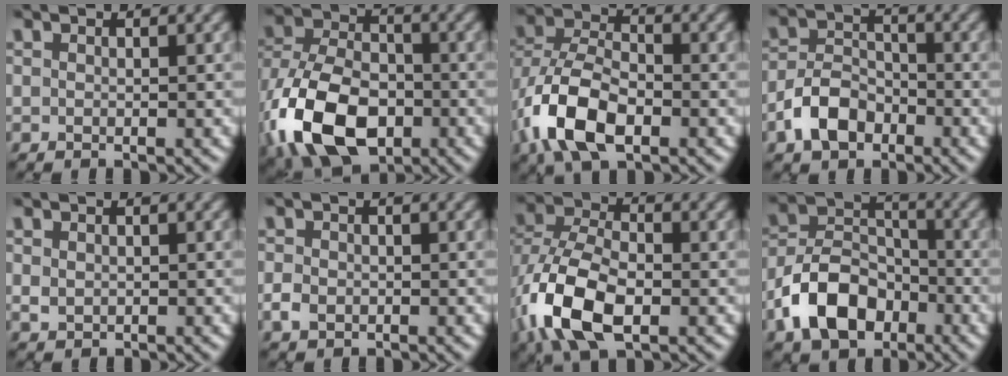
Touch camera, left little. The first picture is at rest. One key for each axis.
{"total": 13.6, "fx": -5.6, "fy": 8.3, "fz": 9.3, "tx": -0.215, "ty": -0.021, "tz": -0.114}
{"total": 8.6, "fx": -3.8, "fy": 4.5, "fz": 6.2, "tx": -0.138, "ty": 0.002, "tz": -0.082}
{"total": 4.4, "fx": -2.6, "fy": 2.8, "fz": 2.3, "tx": -0.048, "ty": 0.005, "tz": -0.055}
{"total": 0.9, "fx": 0.1, "fy": 0.7, "fz": 0.5, "tx": -0.012, "ty": -0.002, "tz": 0.007}
{"total": 1.5, "fx": -0.5, "fy": 1.2, "fz": 0.7, "tx": -0.013, "ty": 0.001, "tz": -0.012}
{"total": 9.5, "fx": -3.5, "fy": 5.2, "fz": 7.1, "tx": -0.164, "ty": -0.002, "tz": -0.077}
{"total": 7.5, "fx": -3.7, "fy": 4.9, "fz": 4.2, "tx": -0.081, "ty": 0.005, "tz": -0.079}